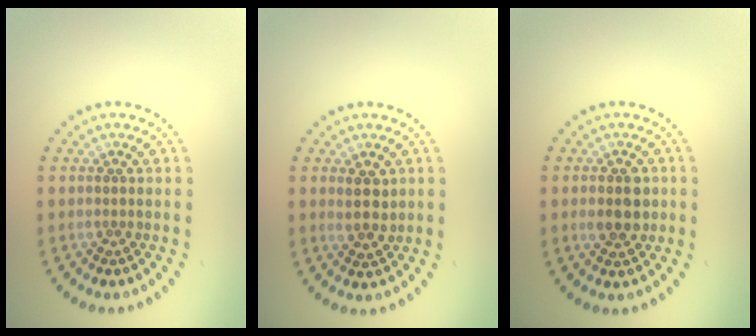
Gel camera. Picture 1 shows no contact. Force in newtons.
{"total": 2.1, "press": 2.0, "slide": 0.8}
{"total": 3.0, "press": 3.0, "slide": 0.1}